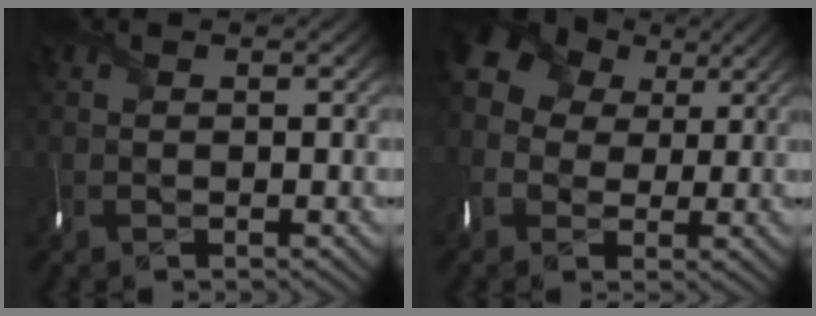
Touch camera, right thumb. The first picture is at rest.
{"total": 10.2, "force": [2.1, 8.8, 4.9], "torque": [-0.148, 0.014, 0.016]}